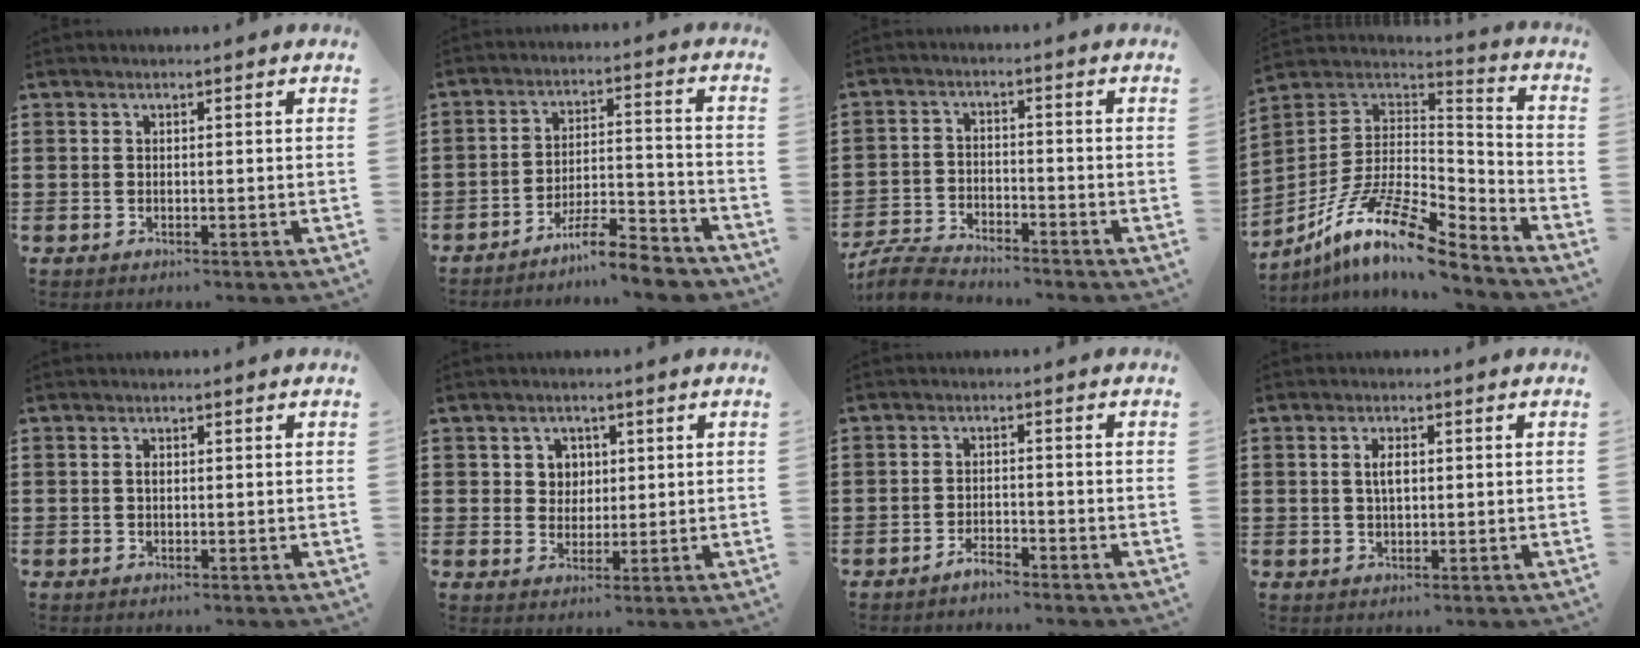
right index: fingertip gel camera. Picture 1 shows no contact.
{"total": 7.6, "force": [-6.9, 0.7, 3.1], "torque": [-0.049, 0.015, -0.131]}
{"total": 5.1, "force": [-5.0, 0.4, 1.1], "torque": [-0.040, -0.004, -0.104]}
{"total": 14.3, "force": [-9.5, 3.9, 9.9], "torque": [-0.204, 0.014, -0.182]}
{"total": 0.8, "force": [0.0, 0.4, 0.7], "torque": [-0.015, 0.000, 0.000]}
{"total": 3.5, "force": [1.1, 3.2, 0.8], "torque": [-0.031, 0.011, 0.017]}
{"total": 2.3, "force": [-2.2, 0.4, 0.5], "torque": [-0.015, 0.004, -0.044]}
{"total": 2.7, "force": [0.4, 1.1, 2.5], "torque": [-0.051, 0.006, 0.005]}